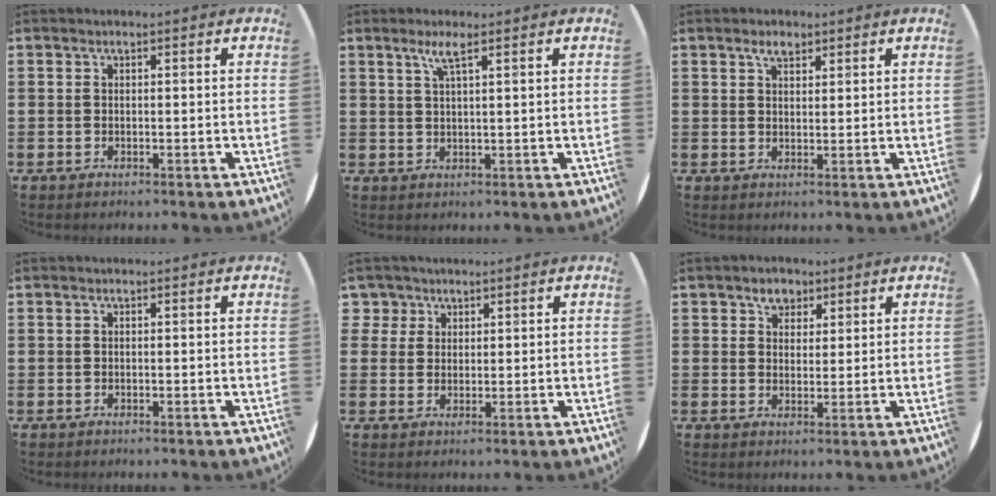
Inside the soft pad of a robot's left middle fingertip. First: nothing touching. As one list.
[{"total": 2.5, "force": [1.6, 0.1, 2.0], "torque": [-0.042, 0.003, 0.026]}, {"total": 2.3, "force": [1.8, 1.1, 1.0], "torque": [-0.013, 0.002, 0.032]}, {"total": 0.0}, {"total": 2.8, "force": [1.8, 2.1, 0.3], "torque": [-0.006, 0.006, 0.034]}, {"total": 3.0, "force": [2.2, 1.9, 0.5], "torque": [0.000, 0.002, 0.038]}]